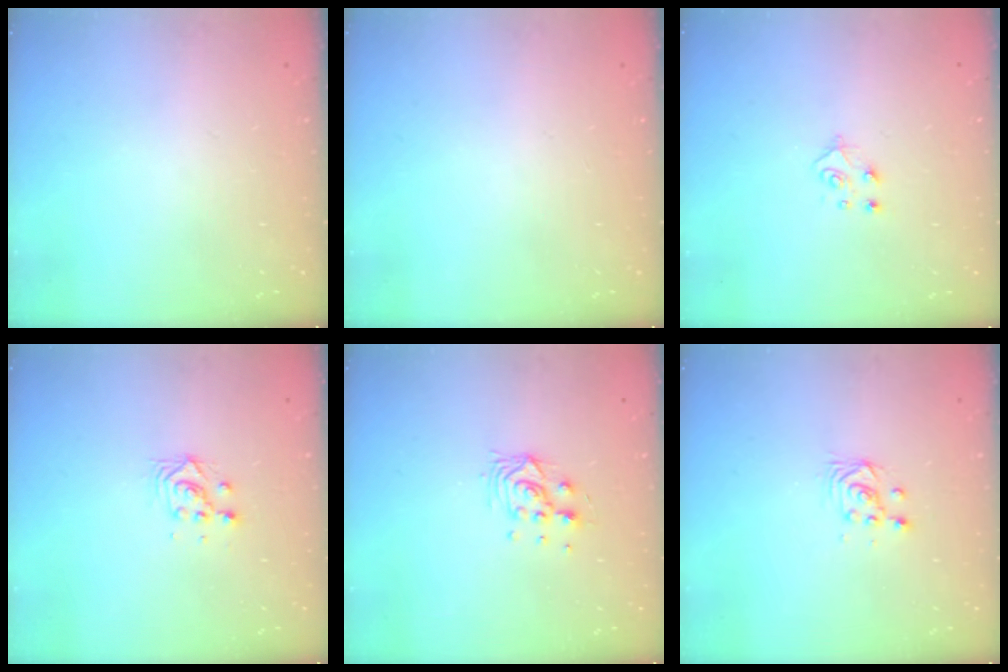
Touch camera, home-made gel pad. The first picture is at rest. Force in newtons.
{"total": 0.0}
{"total": 5.5, "press": 5.5, "slide": 0.6}
{"total": 4.0, "press": 4.0, "slide": 0.1}
{"total": 6.9, "press": 6.9, "slide": 0.7}
{"total": 3.5, "press": 3.5, "slide": 0.4}